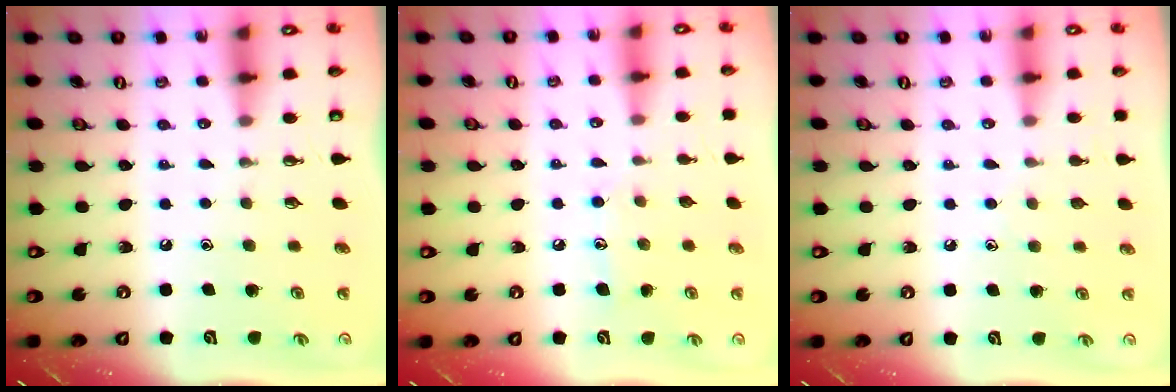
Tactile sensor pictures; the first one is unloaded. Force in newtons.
{"total": 6.5, "press": 6.5, "slide": 0.4}
{"total": 3.8, "press": 3.8, "slide": 0.3}